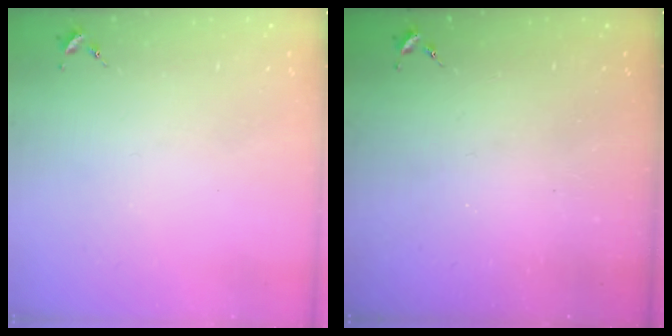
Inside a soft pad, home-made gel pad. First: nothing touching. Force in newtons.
{"total": 0.0}